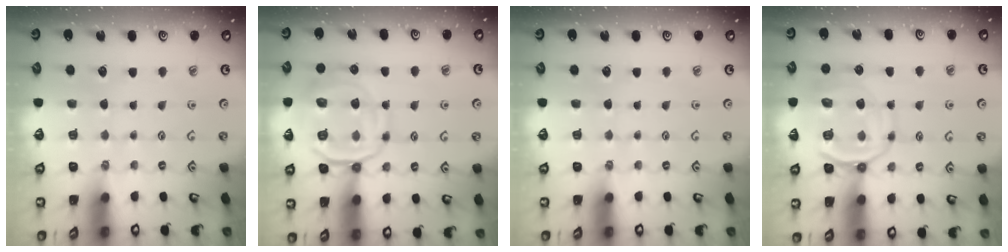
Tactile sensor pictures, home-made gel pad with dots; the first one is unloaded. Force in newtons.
{"total": 14.0, "press": 13.9, "slide": 1.5}
{"total": 0.0}
{"total": 12.2, "press": 12.0, "slide": 1.6}